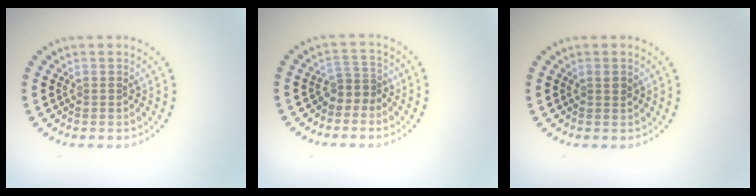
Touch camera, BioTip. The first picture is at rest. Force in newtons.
{"total": 1.9, "press": 1.4, "slide": 1.4}
{"total": 0.8, "press": 0.8, "slide": 0.3}